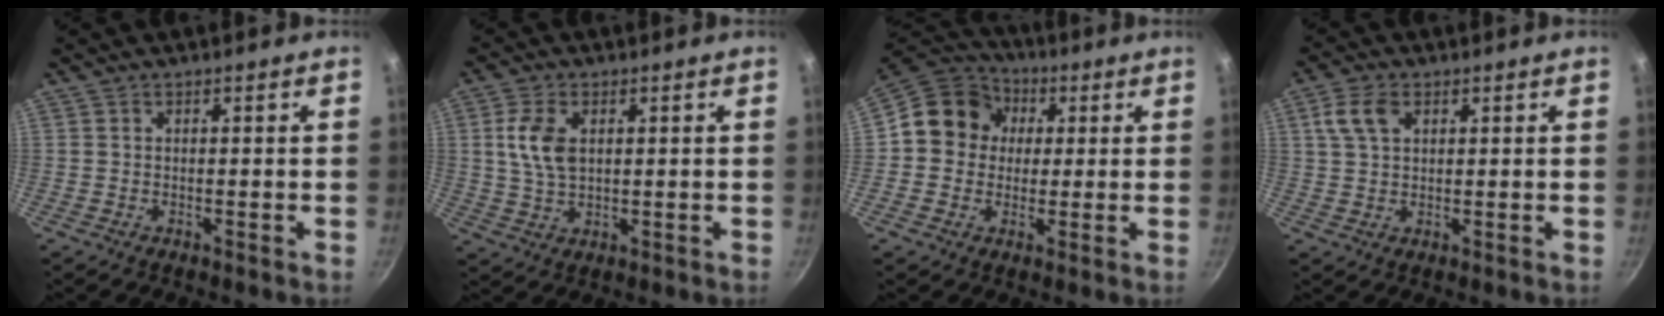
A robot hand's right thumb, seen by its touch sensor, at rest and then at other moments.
{"total": 7.3, "force": [1.6, 4.5, 5.6], "torque": [-0.104, -0.002, 0.030]}
{"total": 11.6, "force": [1.7, 10.5, 4.6], "torque": [-0.044, 0.022, 0.007]}
{"total": 5.5, "force": [2.1, 3.5, 3.7], "torque": [-0.064, 0.004, 0.038]}